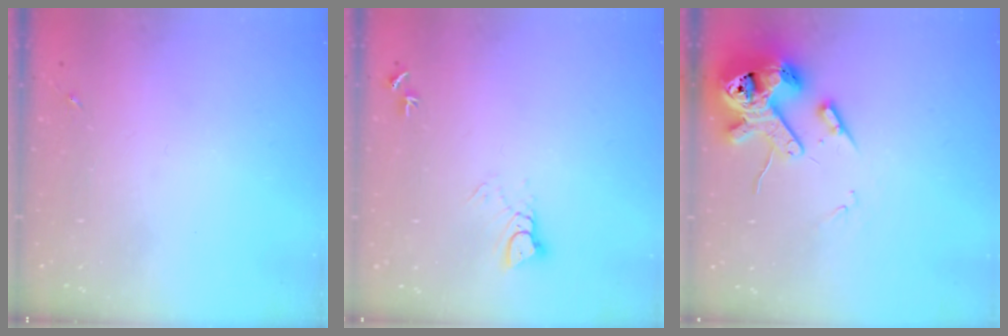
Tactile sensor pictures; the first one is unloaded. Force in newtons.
{"total": 4.7, "press": 4.7, "slide": 0.2}
{"total": 14.8, "press": 14.7, "slide": 2.3}